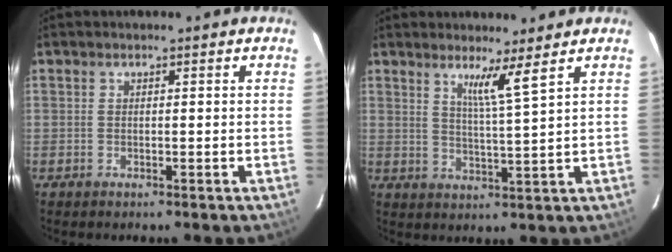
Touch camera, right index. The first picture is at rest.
{"total": 5.0, "force": [3.4, -1.2, 3.5], "torque": [-0.060, -0.015, 0.056]}